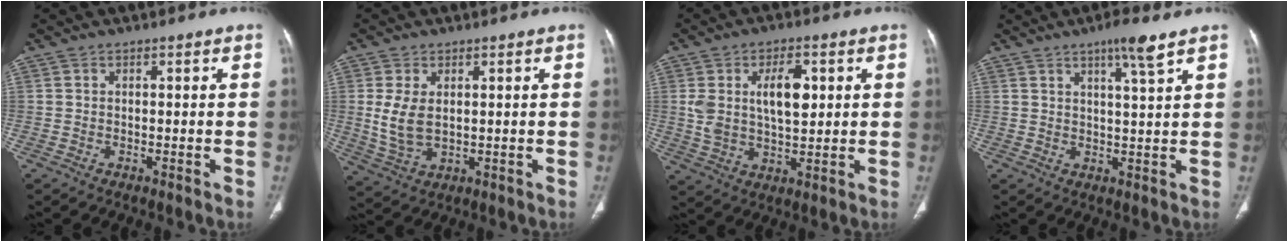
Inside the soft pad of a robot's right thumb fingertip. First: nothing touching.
{"total": 7.2, "force": [0.9, 4.4, 5.7], "torque": [-0.117, -0.009, 0.028]}
{"total": 10.4, "force": [2.6, 5.3, 8.6], "torque": [-0.144, -0.004, 0.052]}
{"total": 5.4, "force": [3.4, 0.0, 4.1], "torque": [-0.065, -0.020, 0.057]}